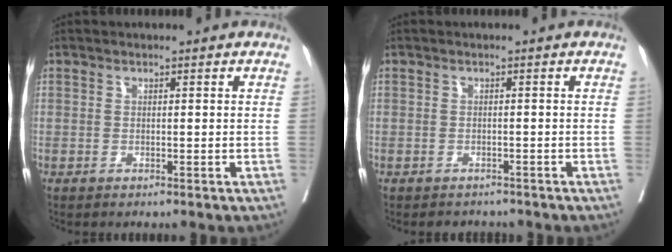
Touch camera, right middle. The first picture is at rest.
{"total": 2.6, "force": [-2.3, 1.1, 0.0], "torque": [0.002, -0.001, -0.034]}